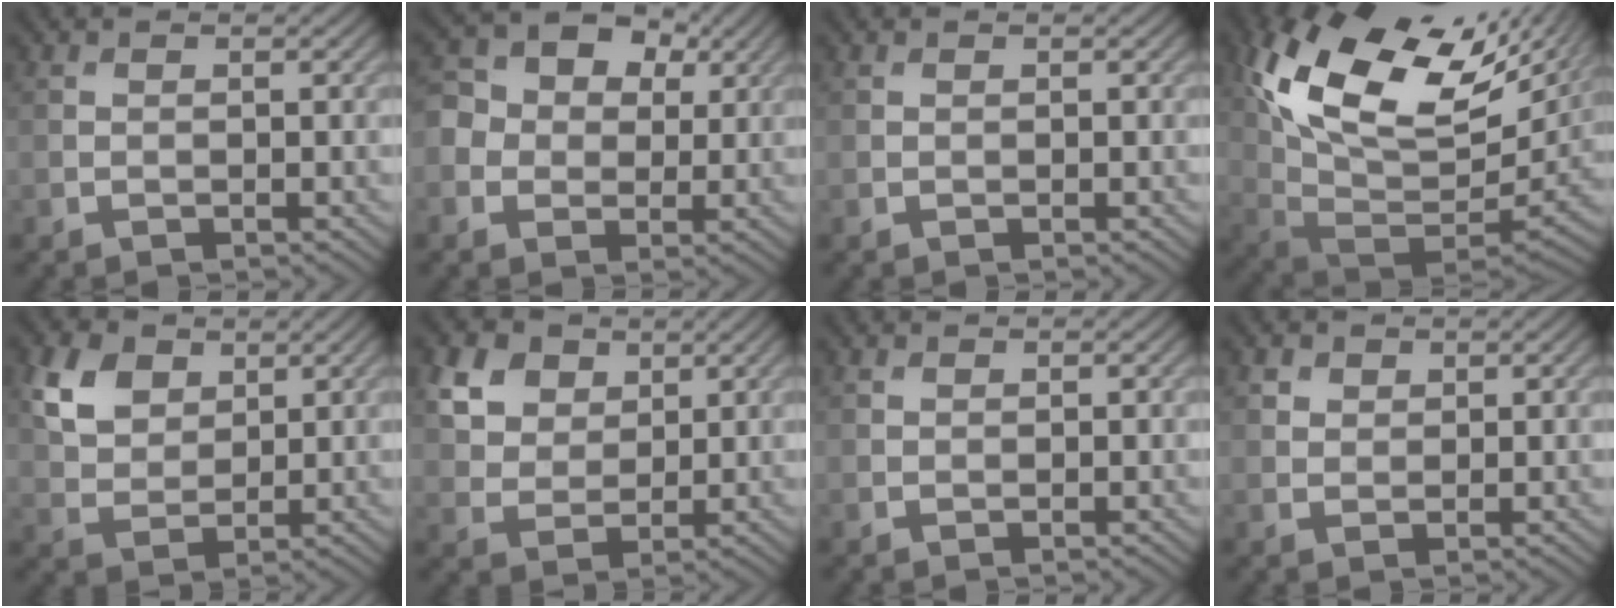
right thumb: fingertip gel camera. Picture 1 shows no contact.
{"total": 8.1, "force": [1.4, 6.9, 4.1], "torque": [-0.104, 0.014, 0.012]}
{"total": 0.0}
{"total": 19.0, "force": [8.7, 9.8, 13.8], "torque": [-0.276, 0.002, 0.171]}
{"total": 6.2, "force": [3.1, 4.2, 3.3], "torque": [-0.081, 0.002, 0.060]}
{"total": 7.2, "force": [3.8, 5.1, 3.3], "torque": [-0.108, -0.001, 0.077]}
{"total": 0.0}
{"total": 1.9, "force": [1.2, 1.4, 0.6], "torque": [-0.015, -0.006, 0.024]}